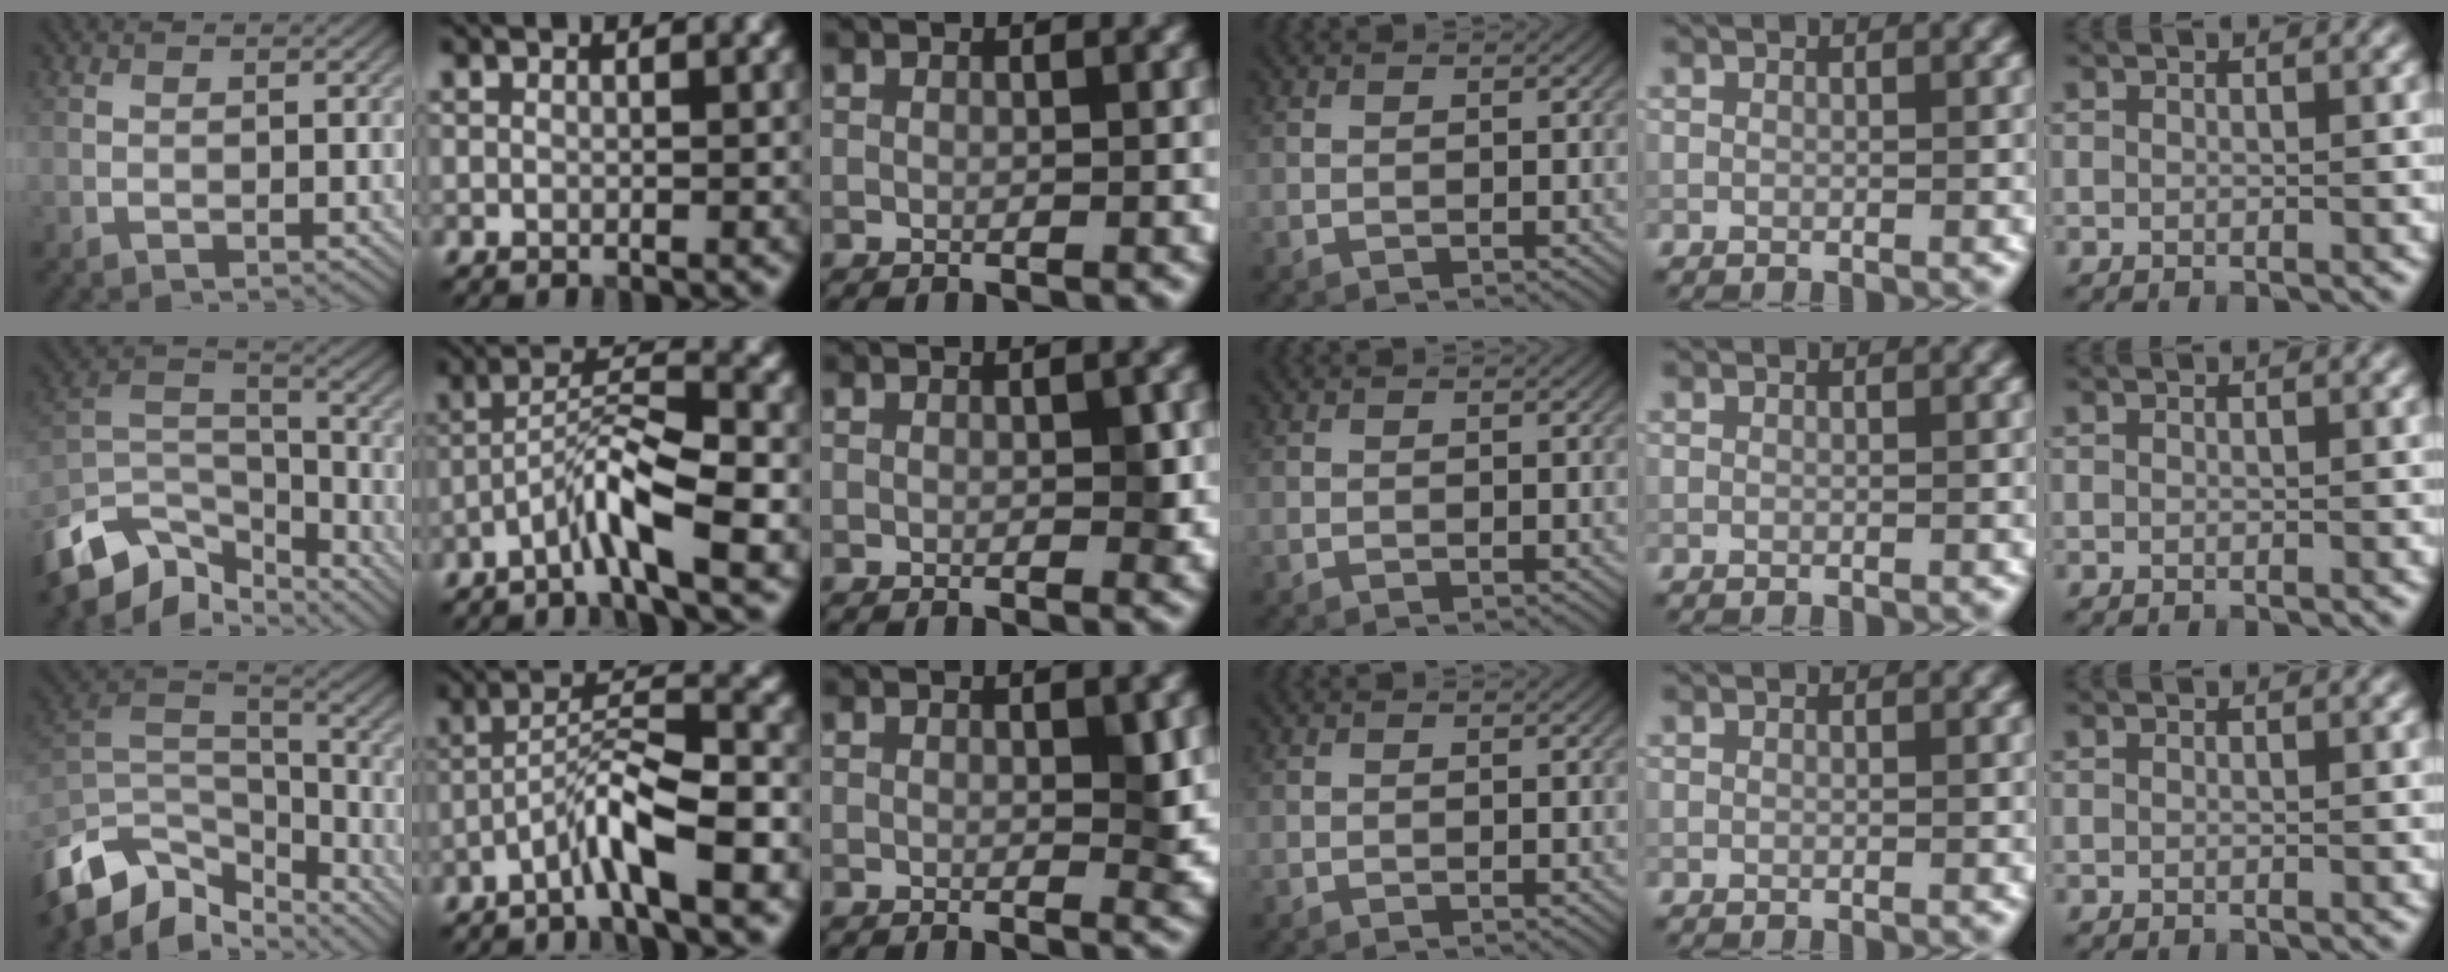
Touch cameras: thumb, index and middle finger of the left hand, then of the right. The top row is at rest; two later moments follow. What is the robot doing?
{"motion": "lift_and_place", "object": "calculator"}